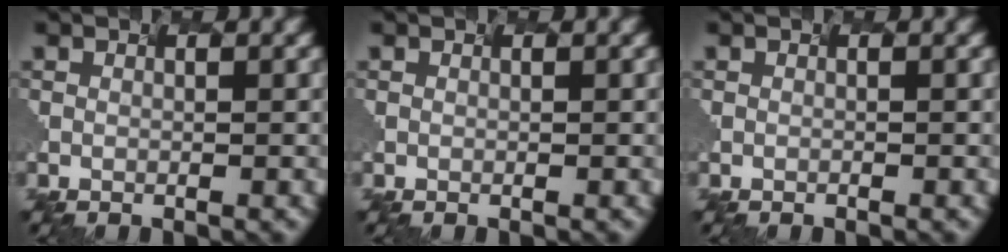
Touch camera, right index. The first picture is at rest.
{"total": 0.0}
{"total": 0.0}